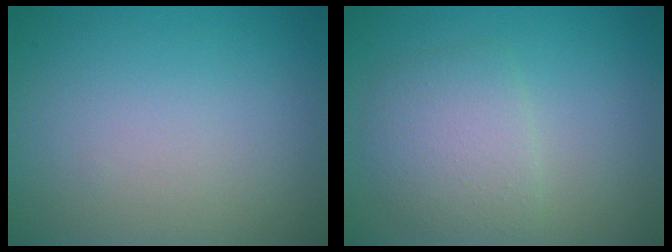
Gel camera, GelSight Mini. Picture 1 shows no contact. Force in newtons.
{"total": 3.4, "press": 3.4, "slide": 0.1}